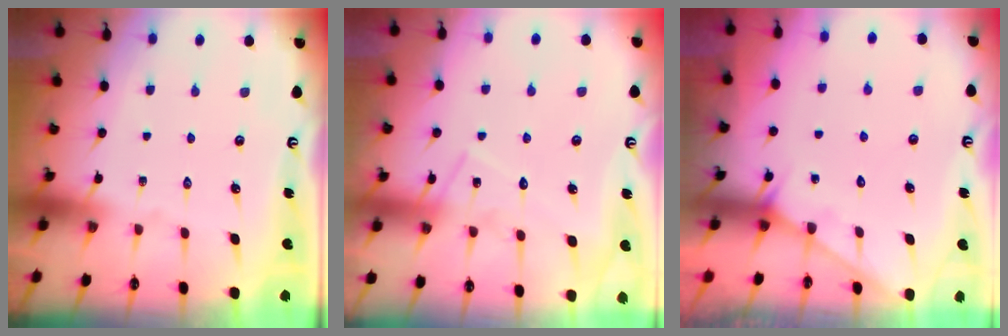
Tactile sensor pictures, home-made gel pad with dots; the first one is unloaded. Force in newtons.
{"total": 11.1, "press": 11.1, "slide": 0.6}
{"total": 3.8, "press": 3.8, "slide": 0.3}